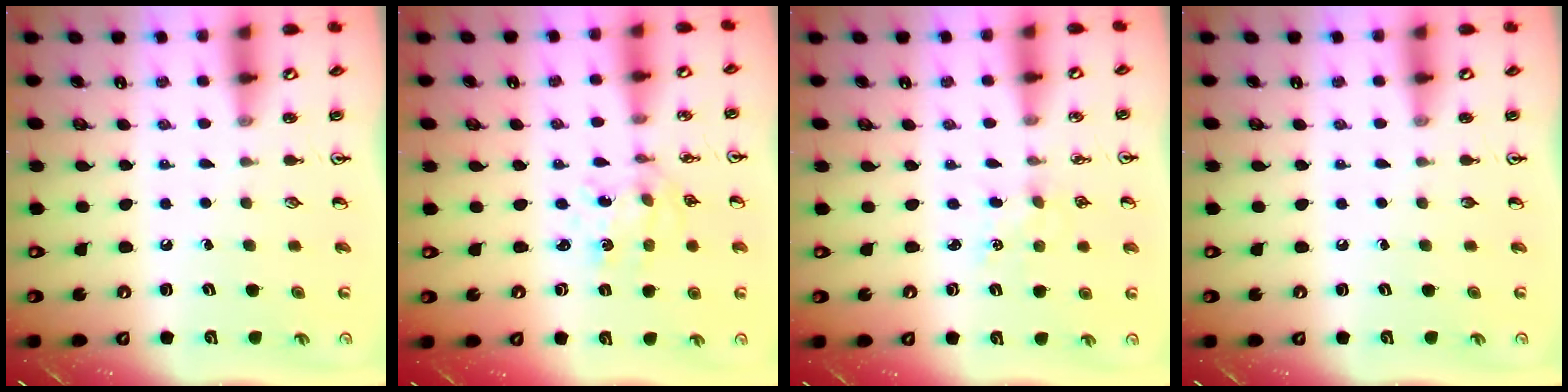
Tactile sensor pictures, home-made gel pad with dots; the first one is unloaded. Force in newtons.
{"total": 2.6, "press": 2.4, "slide": 0.9}
{"total": 3.0, "press": 3.0, "slide": 0.4}
{"total": 0.0}